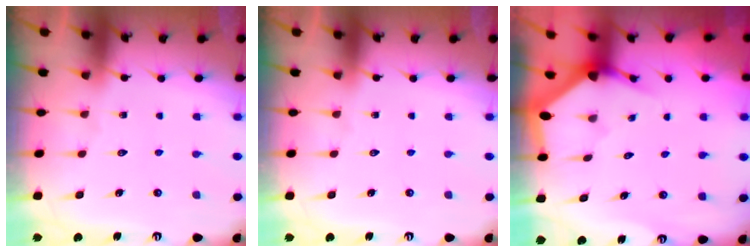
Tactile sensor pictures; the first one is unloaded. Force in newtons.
{"total": 0.0}
{"total": 2.9, "press": 2.9, "slide": 0.2}